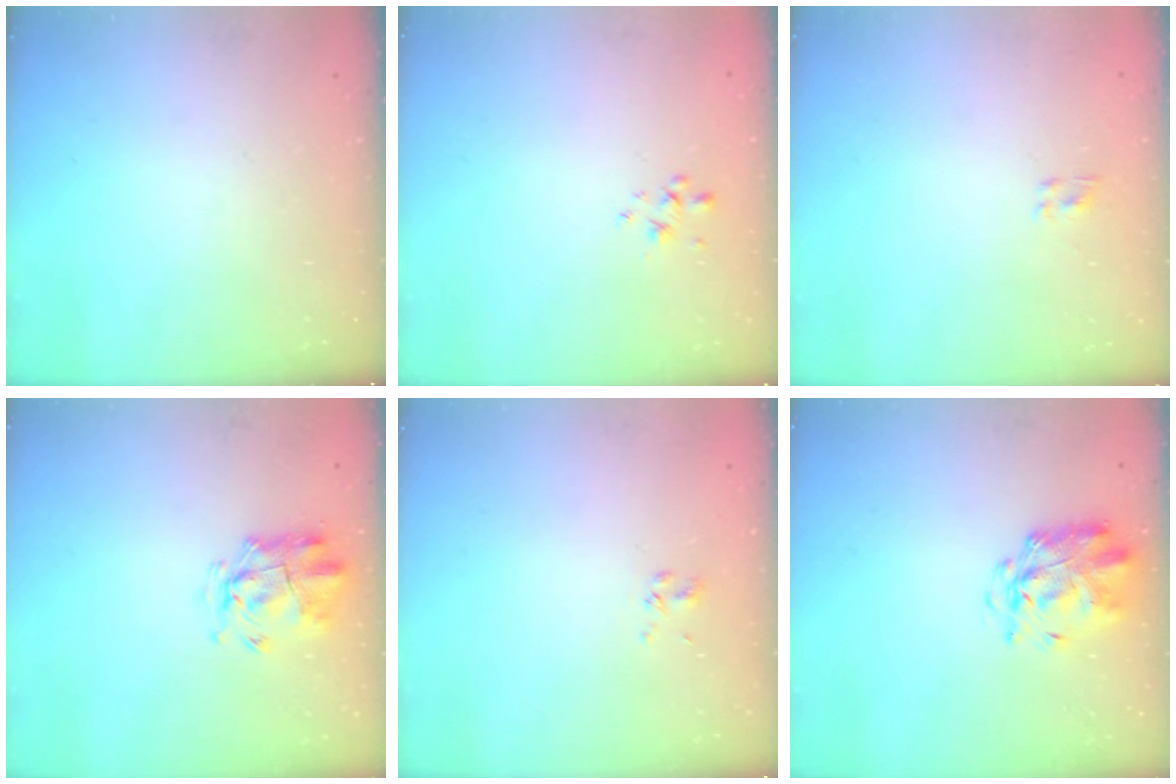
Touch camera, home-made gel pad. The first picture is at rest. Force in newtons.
{"total": 1.4, "press": 1.3, "slide": 0.6}
{"total": 1.2, "press": 1.0, "slide": 0.6}
{"total": 3.4, "press": 3.1, "slide": 1.5}
{"total": 2.5, "press": 2.3, "slide": 0.9}
{"total": 2.9, "press": 2.8, "slide": 0.7}